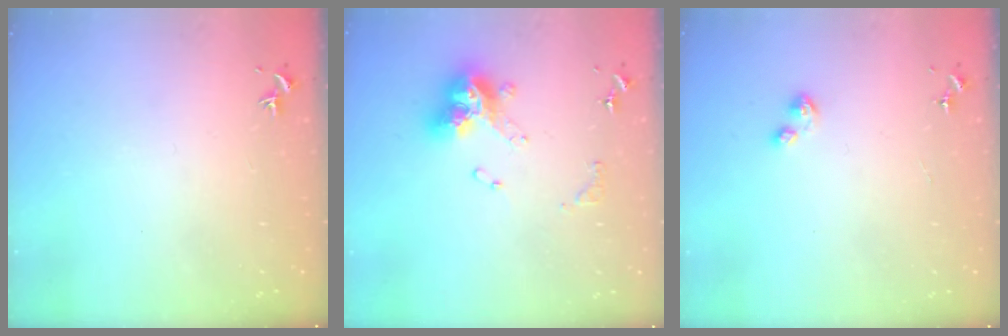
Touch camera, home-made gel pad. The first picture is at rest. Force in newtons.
{"total": 14.5, "press": 14.4, "slide": 1.6}
{"total": 2.2, "press": 2.2, "slide": 0.2}